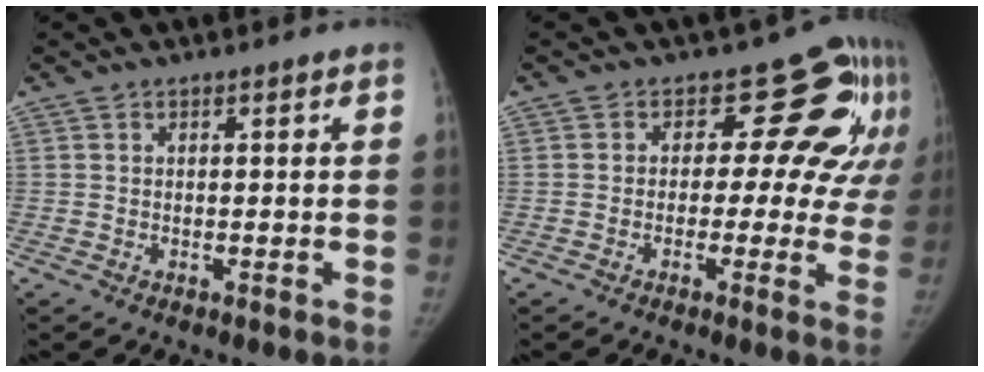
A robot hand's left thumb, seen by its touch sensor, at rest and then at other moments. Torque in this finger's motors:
{"motor_torque": [-0.43, 0.40, -0.20, 0.15, -0.01]}